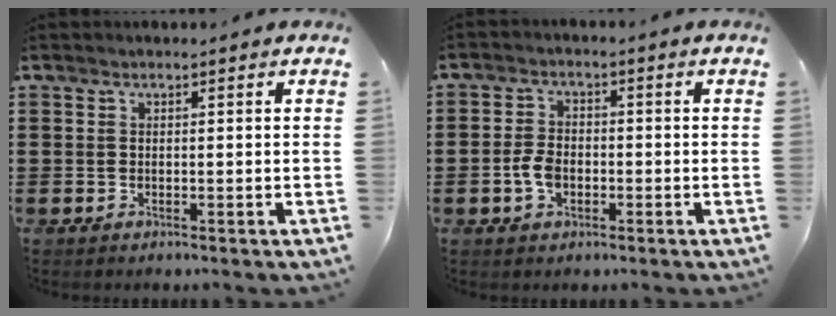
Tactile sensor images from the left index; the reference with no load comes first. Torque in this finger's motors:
{"motor_torque": [0.80, 0.75, 0.39, 0.09]}